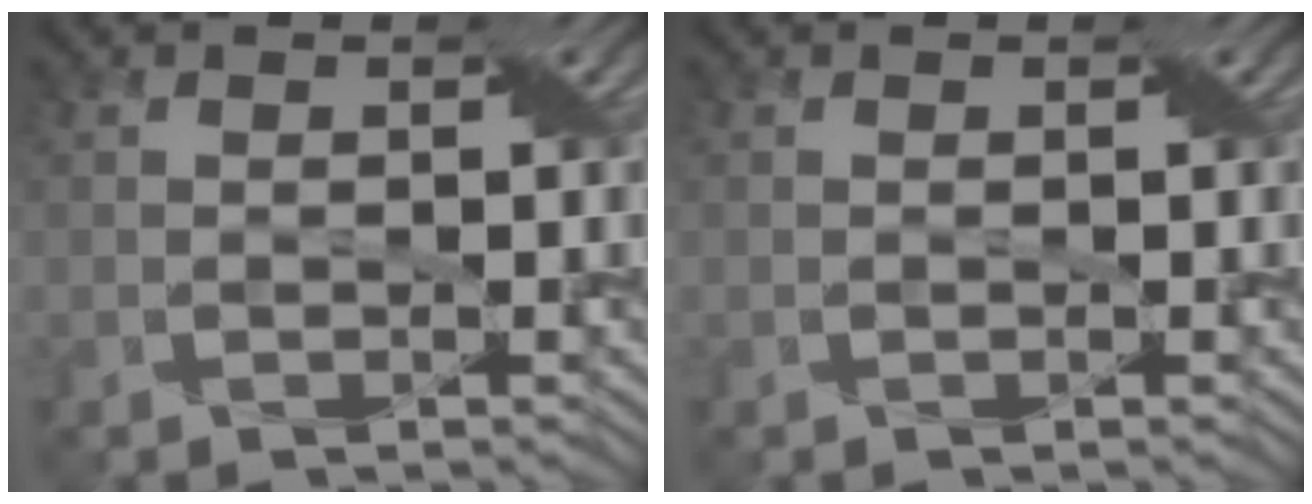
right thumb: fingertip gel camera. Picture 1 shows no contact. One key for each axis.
{"total": 0.0}